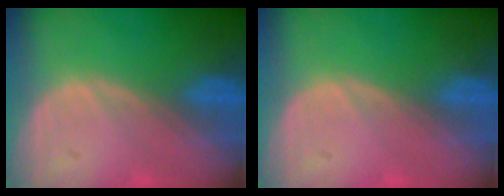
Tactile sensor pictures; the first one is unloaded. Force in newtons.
{"total": 0.0}